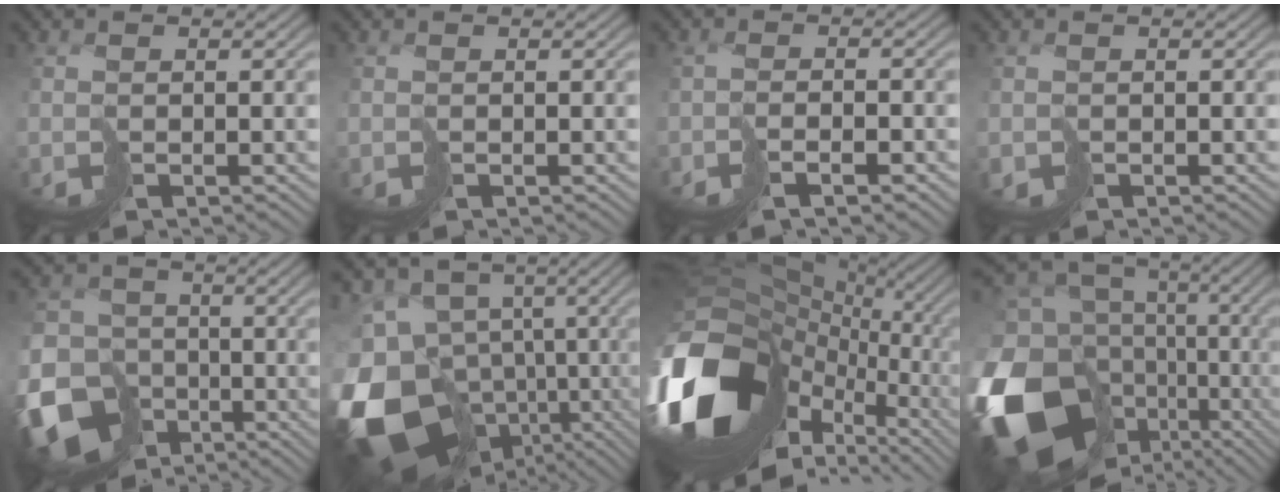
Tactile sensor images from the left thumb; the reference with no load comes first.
{"total": 0.0}
{"total": 2.0, "force": [-1.3, 0.3, 1.5], "torque": [-0.022, 0.002, -0.023]}
{"total": 0.8, "force": [-0.3, 0.6, 0.4], "torque": [-0.010, -0.002, -0.006]}
{"total": 15.5, "force": [-7.3, 11.6, 7.2], "torque": [-0.191, -0.057, -0.120]}
{"total": 17.7, "force": [-4.8, 13.3, 10.6], "torque": [-0.269, -0.037, -0.063]}
{"total": 20.0, "force": [-4.8, 13.9, 13.6], "torque": [-0.321, -0.035, -0.052]}
{"total": 19.8, "force": [-4.3, 14.6, 12.6], "torque": [-0.328, -0.029, -0.017]}